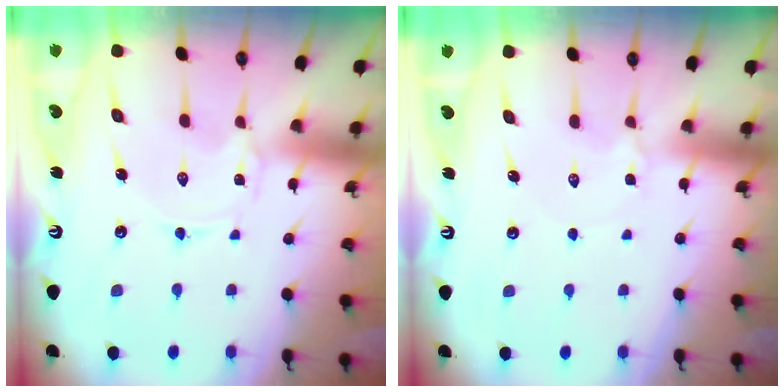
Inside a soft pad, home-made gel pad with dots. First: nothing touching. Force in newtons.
{"total": 3.3, "press": 3.3, "slide": 0.3}